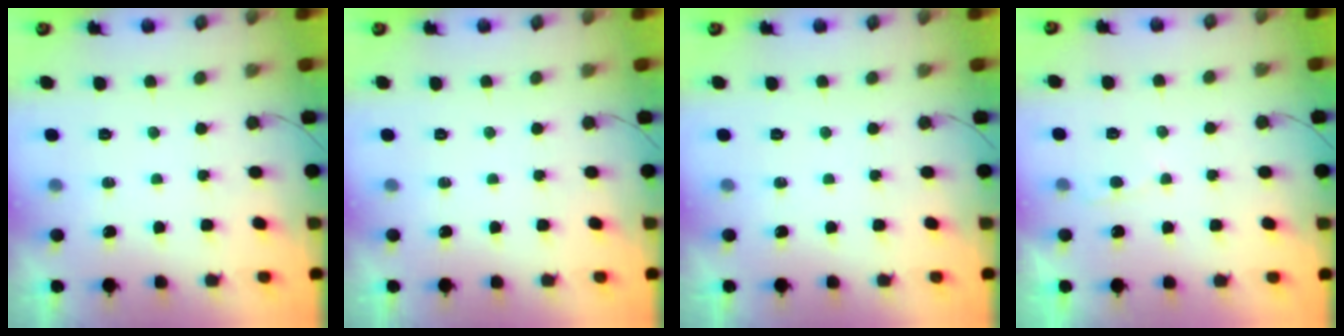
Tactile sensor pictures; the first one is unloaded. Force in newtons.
{"total": 0.0}
{"total": 0.0}
{"total": 2.5, "press": 2.5, "slide": 0.4}